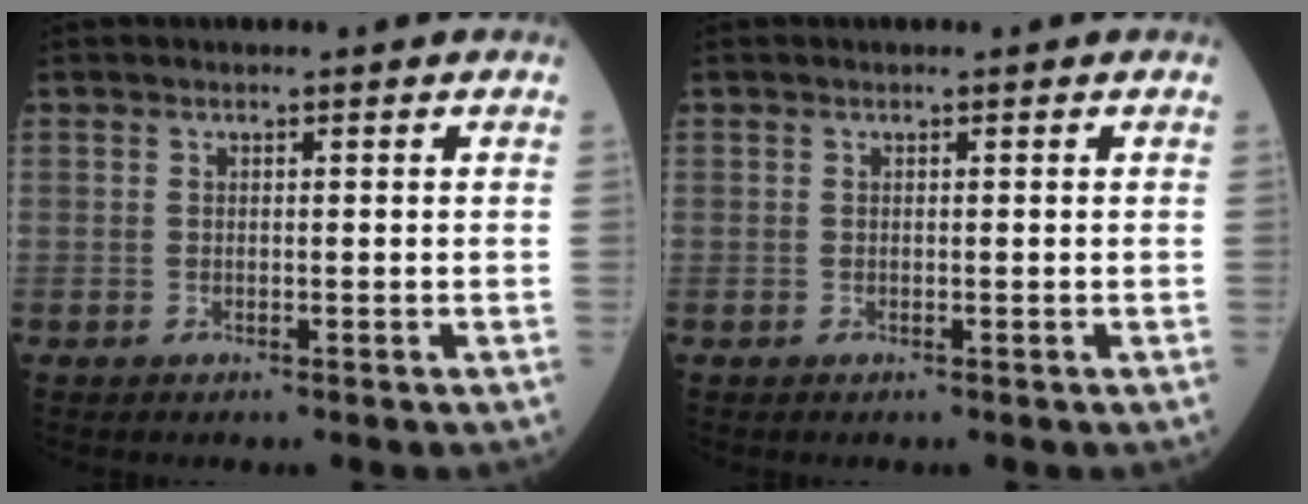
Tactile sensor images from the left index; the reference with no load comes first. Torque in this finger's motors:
{"motor_torque": [0.00, 0.00, 0.00, 0.00]}